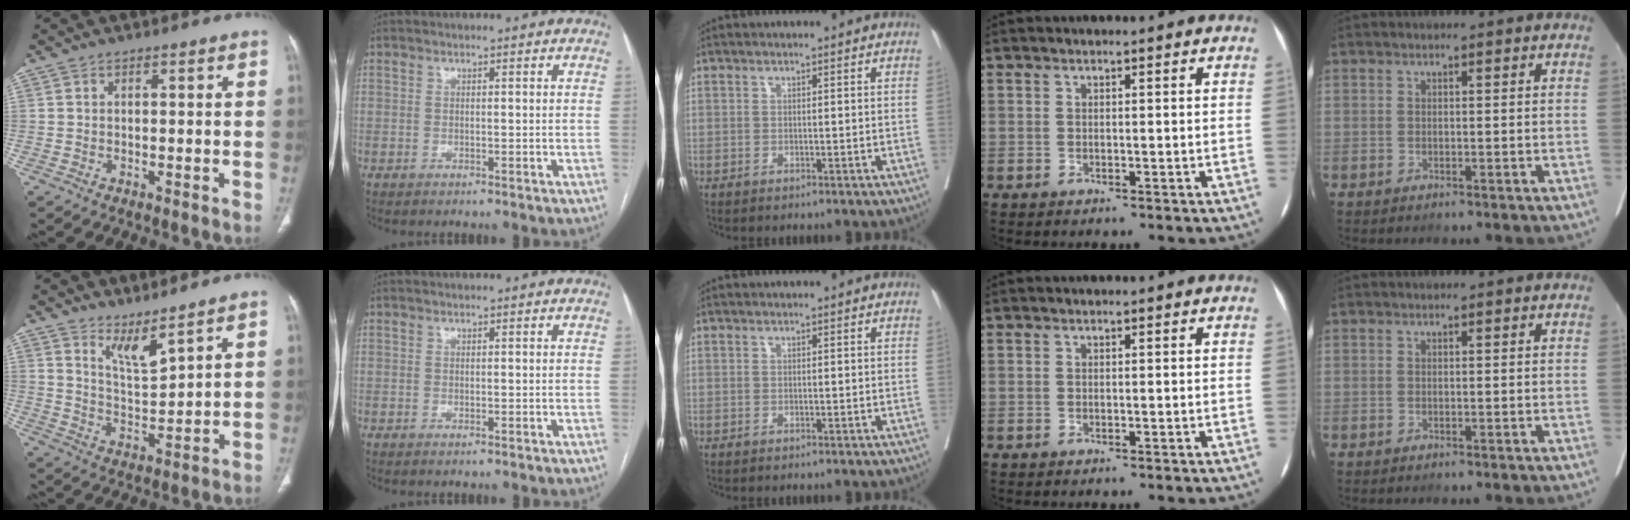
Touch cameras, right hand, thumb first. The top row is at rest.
{"thumb": {"total": 5.8, "force": [4.8, 0.8, 3.1], "torque": [-0.054, -0.057, 0.103]}}